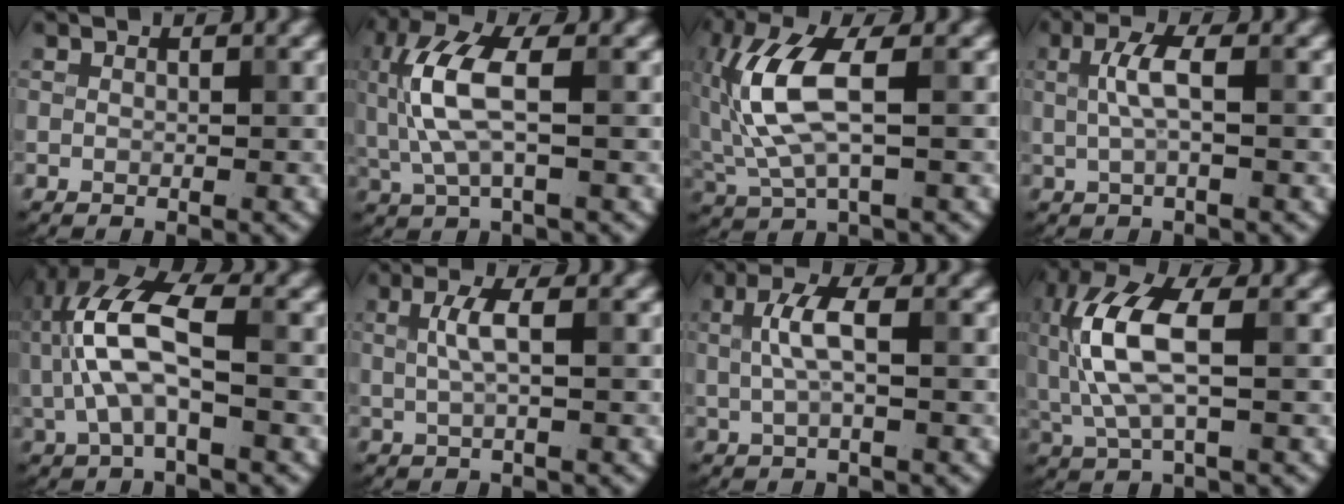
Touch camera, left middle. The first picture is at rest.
{"total": 5.8, "force": [0.3, 2.0, 5.4], "torque": [-0.134, 0.006, 0.004]}
{"total": 7.2, "force": [0.7, 2.9, 6.5], "torque": [-0.160, 0.005, 0.012]}
{"total": 2.8, "force": [0.4, 0.7, 2.7], "torque": [-0.056, 0.005, 0.006]}
{"total": 7.4, "force": [0.4, 3.0, 6.7], "torque": [-0.150, 0.017, -0.001]}
{"total": 2.3, "force": [0.4, 0.5, 2.2], "torque": [-0.047, 0.004, 0.006]}
{"total": 3.2, "force": [0.4, 0.9, 3.0], "torque": [-0.063, 0.006, 0.006]}
{"total": 7.3, "force": [0.6, 2.8, 6.8], "torque": [-0.163, 0.012, 0.006]}